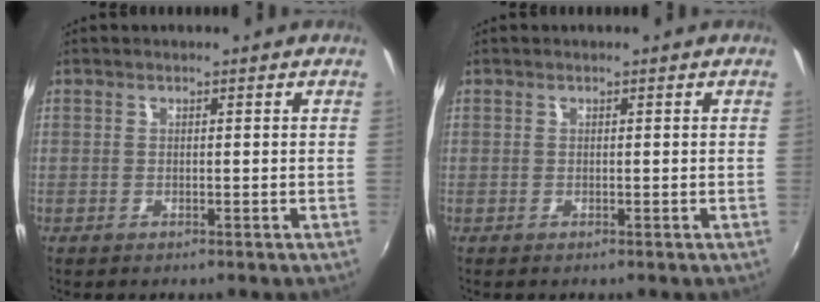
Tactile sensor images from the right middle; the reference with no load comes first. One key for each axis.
{"total": 0.0}